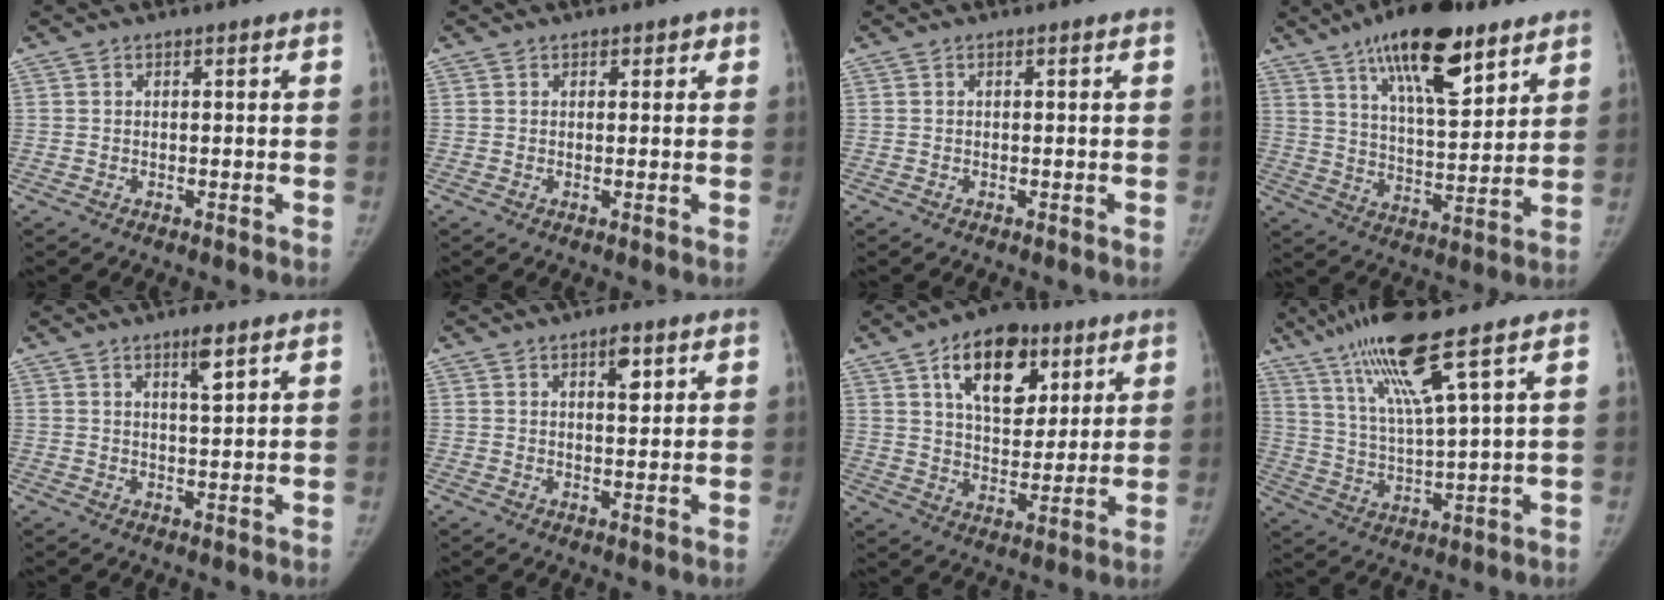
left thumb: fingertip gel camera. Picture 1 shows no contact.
{"total": 1.5, "force": [0.9, 1.1, 0.5], "torque": [0.014, -0.003, 0.007]}
{"total": 0.0}
{"total": 18.8, "force": [11.4, 6.8, 13.2], "torque": [-0.185, -0.052, 0.189]}
{"total": 3.6, "force": [2.3, 0.5, 2.8], "torque": [-0.046, -0.016, 0.039]}
{"total": 3.7, "force": [2.0, 1.5, 2.7], "torque": [-0.029, -0.011, 0.030]}
{"total": 16.0, "force": [7.6, 9.5, 10.4], "torque": [-0.115, -0.025, 0.126]}
{"total": 14.0, "force": [8.7, 0.4, 11.0], "torque": [-0.214, -0.036, 0.169]}